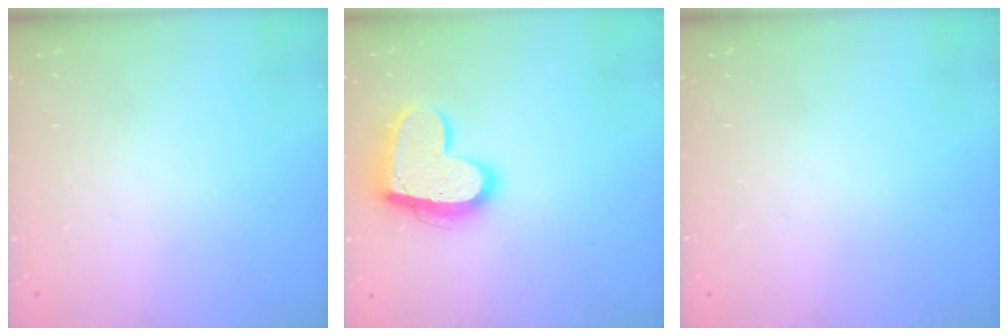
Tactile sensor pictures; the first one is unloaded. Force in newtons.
{"total": 17.0, "press": 16.9, "slide": 1.4}
{"total": 0.0}